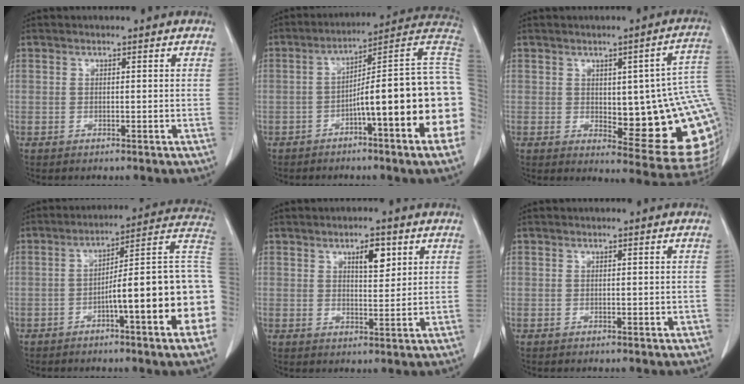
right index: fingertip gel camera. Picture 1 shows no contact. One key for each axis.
{"total": 19.8, "fx": -3.6, "fy": 0.4, "fz": 19.5, "tx": -0.173, "ty": 0.035, "tz": -0.050}
{"total": 19.5, "fx": 1.1, "fy": 4.9, "fz": 18.8, "tx": -0.164, "ty": 0.003, "tz": 0.026}
{"total": 19.3, "fx": -4.4, "fy": 1.2, "fz": 18.8, "tx": -0.168, "ty": 0.033, "tz": -0.054}
{"total": 4.6, "fx": 2.2, "fy": 1.6, "fz": 3.7, "tx": -0.058, "ty": -0.001, "tz": 0.037}
{"total": 0.7, "fx": 0.0, "fy": 0.5, "fz": 0.4, "tx": -0.006, "ty": 0.004, "tz": 0.003}